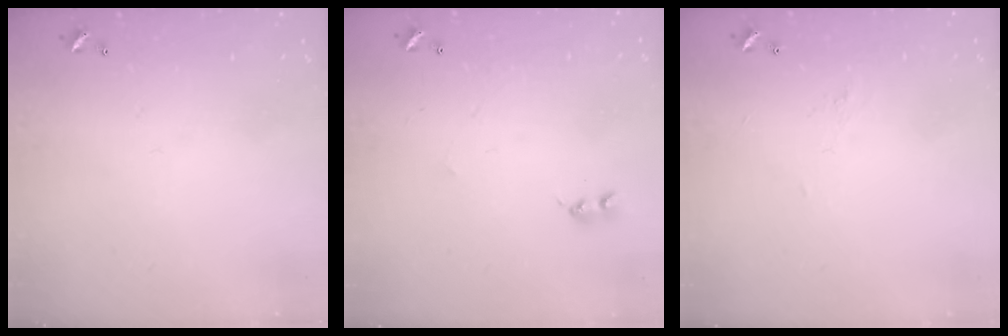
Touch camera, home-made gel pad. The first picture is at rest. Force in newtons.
{"total": 2.2, "press": 2.1, "slide": 0.5}
{"total": 1.6, "press": 1.5, "slide": 0.5}